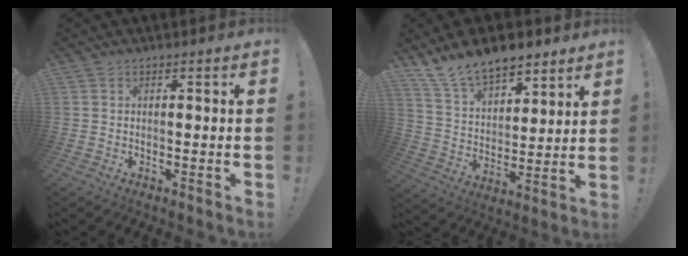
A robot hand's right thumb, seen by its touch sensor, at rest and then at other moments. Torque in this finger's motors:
{"motor_torque": [1.63, 1.67, 1.00, 1.04, 0.02]}